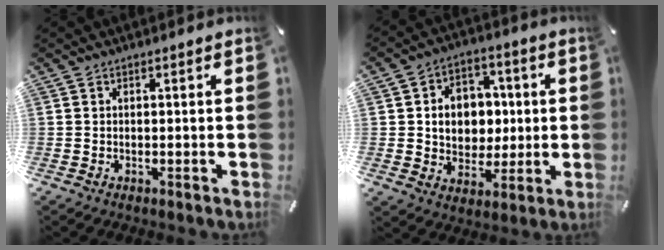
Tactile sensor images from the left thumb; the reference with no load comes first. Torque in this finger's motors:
{"motor_torque": [1.41, 2.35, 0.33, -0.18, 0.03]}